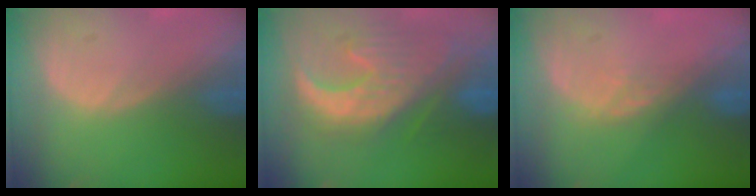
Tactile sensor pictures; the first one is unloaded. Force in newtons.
{"total": 11.1, "press": 10.7, "slide": 2.9}
{"total": 2.5, "press": 2.1, "slide": 1.4}